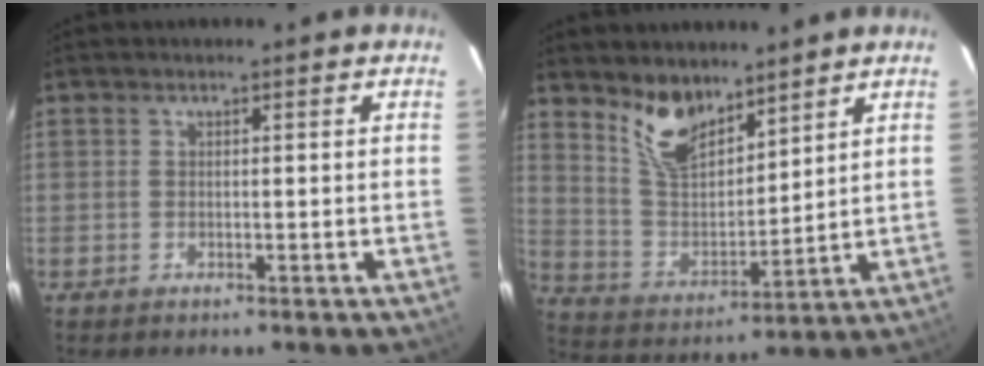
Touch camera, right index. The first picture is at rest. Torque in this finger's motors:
{"motor_torque": [0.11, 0.42, 0.11, 0.06]}